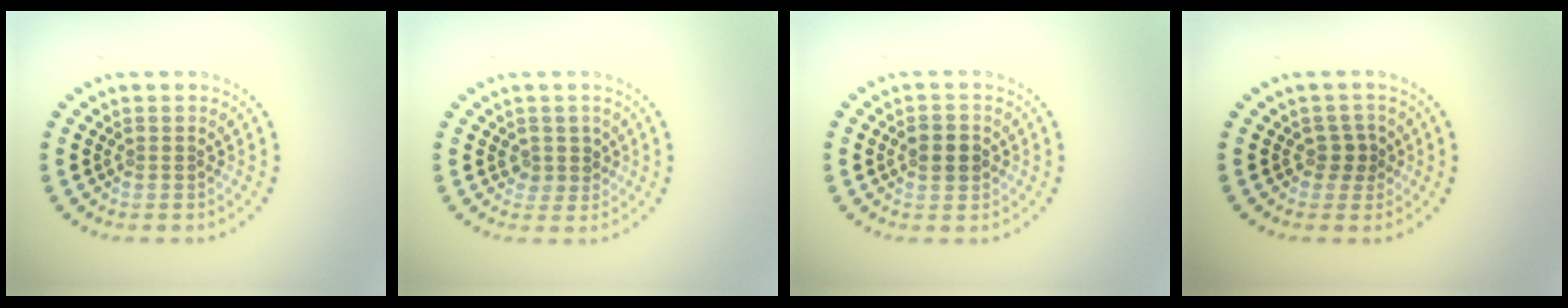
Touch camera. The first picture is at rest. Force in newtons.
{"total": 1.6, "press": 1.4, "slide": 0.8}
{"total": 2.1, "press": 2.1, "slide": 0.2}
{"total": 1.4, "press": 1.2, "slide": 0.8}